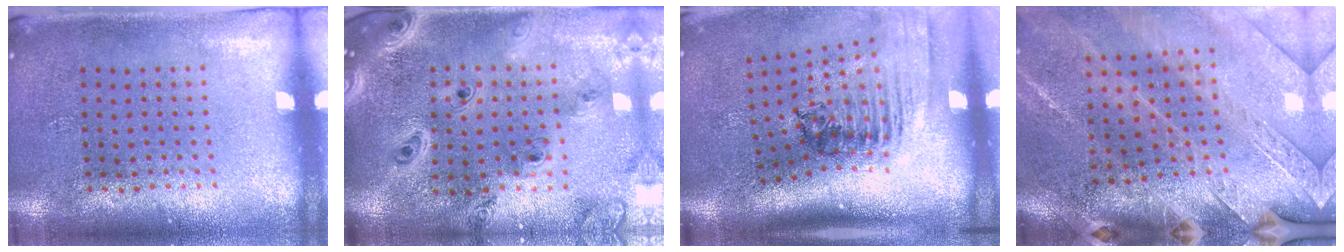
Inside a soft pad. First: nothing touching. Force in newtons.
{"total": 2.7, "press": 2.4, "slide": 1.3}
{"total": 2.5, "press": 1.8, "slide": 1.7}
{"total": 2.8, "press": 2.8, "slide": 0.7}